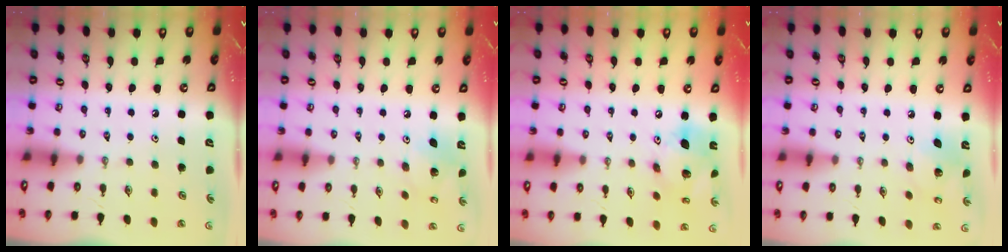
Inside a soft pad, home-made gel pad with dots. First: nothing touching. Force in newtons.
{"total": 8.6, "press": 8.6, "slide": 0.3}
{"total": 15.1, "press": 14.8, "slide": 3.1}
{"total": 7.4, "press": 7.4, "slide": 0.2}